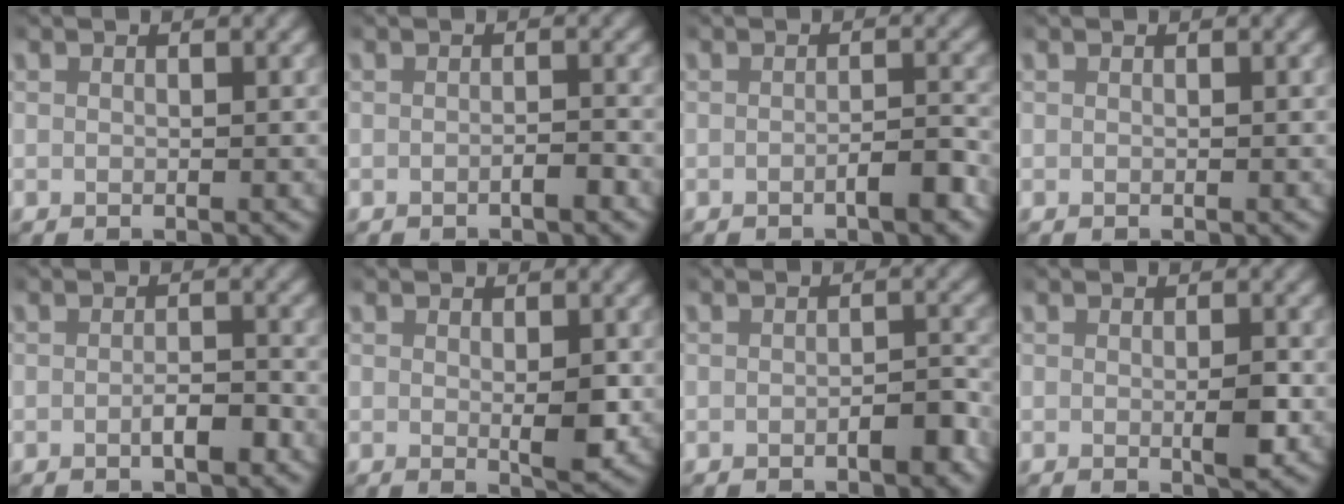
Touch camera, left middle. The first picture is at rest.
{"total": 0.9, "force": [-0.7, 0.1, 0.6], "torque": [-0.006, 0.003, -0.015]}
{"total": 1.9, "force": [-1.2, 0.4, 1.5], "torque": [-0.017, 0.002, -0.024]}
{"total": 0.0}
{"total": 1.9, "force": [-1.1, 0.6, 1.4], "torque": [-0.018, 0.001, -0.022]}
{"total": 2.5, "force": [0.1, 0.9, 2.4], "torque": [-0.034, -0.013, 0.004]}
{"total": 1.9, "force": [-1.0, 0.8, 1.4], "torque": [-0.017, 0.003, -0.019]}
{"total": 1.8, "force": [-0.2, 0.6, 1.7], "torque": [-0.023, -0.005, -0.003]}